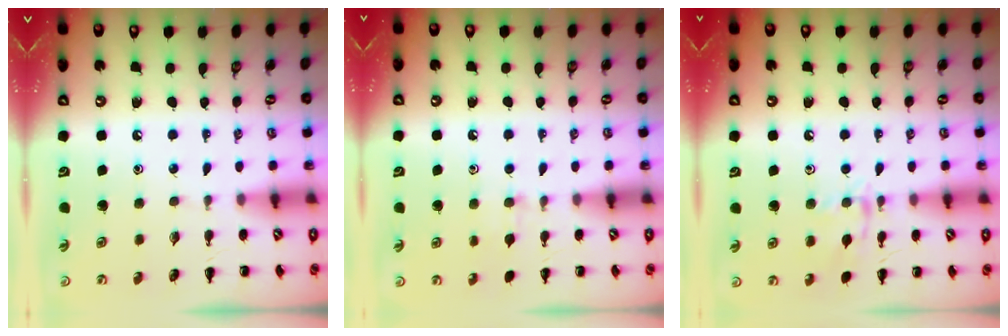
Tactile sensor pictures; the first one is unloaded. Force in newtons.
{"total": 6.6, "press": 6.3, "slide": 1.9}
{"total": 9.7, "press": 9.6, "slide": 1.0}